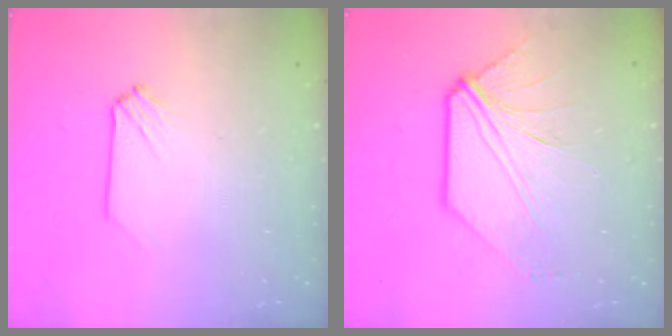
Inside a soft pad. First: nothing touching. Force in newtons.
{"total": 7.9, "press": 7.8, "slide": 1.3}